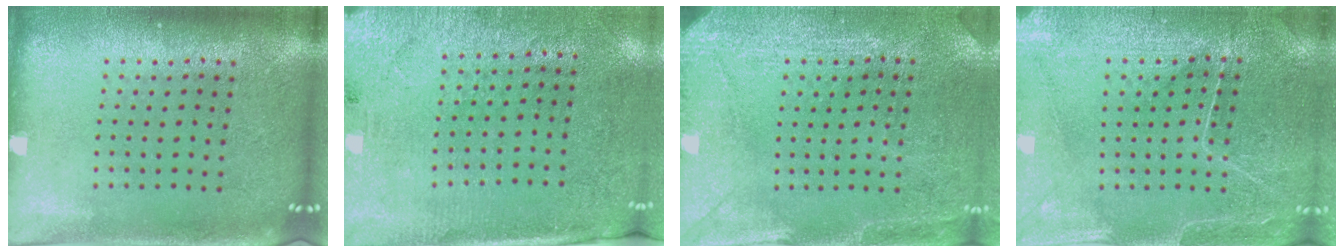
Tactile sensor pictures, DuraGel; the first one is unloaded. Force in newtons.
{"total": 2.8, "press": 2.4, "slide": 1.3}
{"total": 2.9, "press": 2.8, "slide": 0.7}
{"total": 0.7, "press": 0.5, "slide": 0.4}